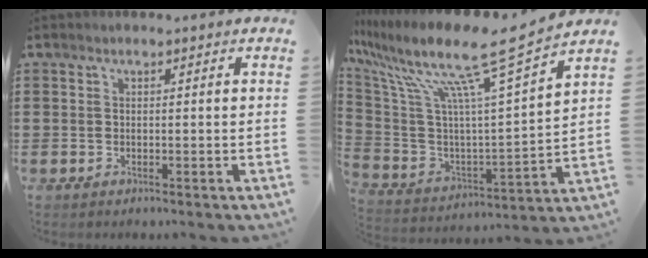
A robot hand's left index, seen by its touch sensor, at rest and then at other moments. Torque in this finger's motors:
{"motor_torque": [1.93, -0.21, 0.51, 0.21]}